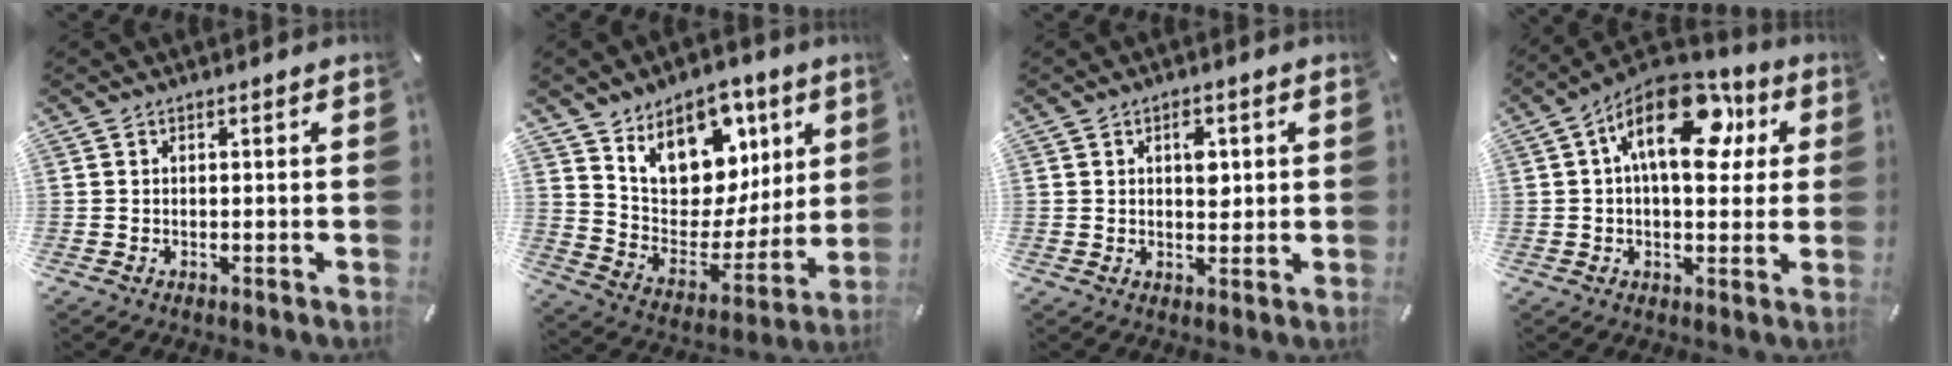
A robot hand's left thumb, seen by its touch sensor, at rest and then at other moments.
{"total": 14.5, "force": [9.1, 10.1, 5.1], "torque": [-0.075, -0.082, 0.166]}
{"total": 4.1, "force": [1.0, 2.7, 2.9], "torque": [-0.020, -0.008, 0.007]}
{"total": 18.8, "force": [6.1, 10.3, 14.5], "torque": [-0.217, -0.020, 0.103]}